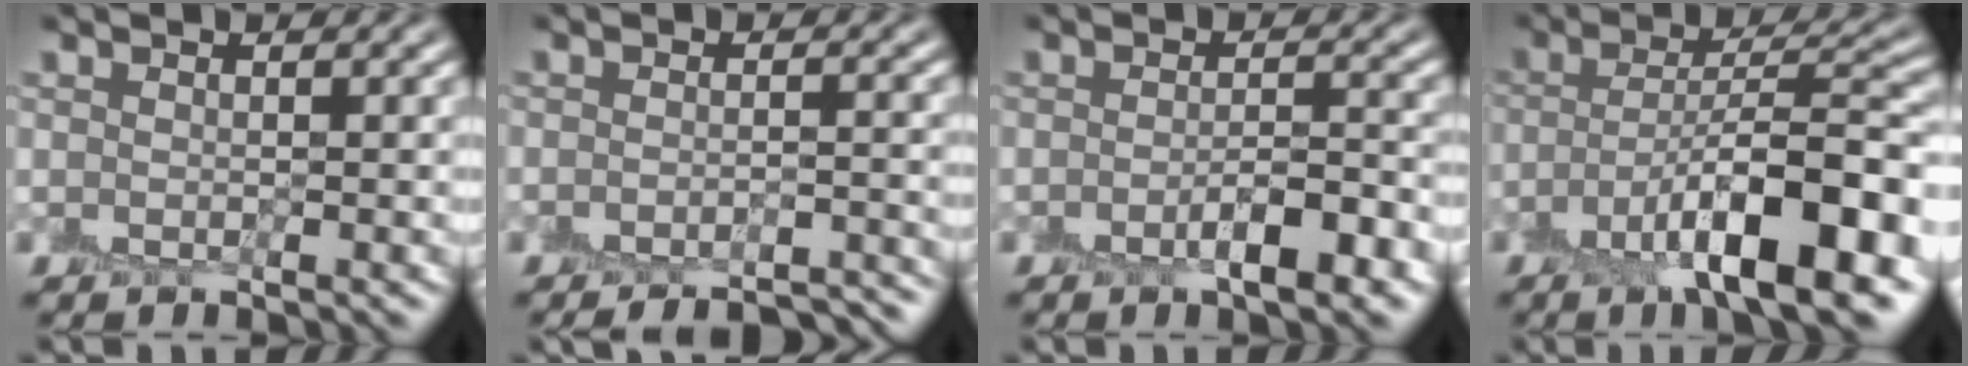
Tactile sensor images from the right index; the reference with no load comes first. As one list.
[{"total": 6.1, "force": [-5.8, 1.3, 1.5], "torque": [-0.012, -0.003, -0.062]}, {"total": 3.5, "force": [-1.9, 1.1, 2.7], "torque": [-0.044, -0.003, -0.031]}, {"total": 10.6, "force": [-4.8, 3.0, 9.0], "torque": [-0.137, 0.003, -0.085]}]